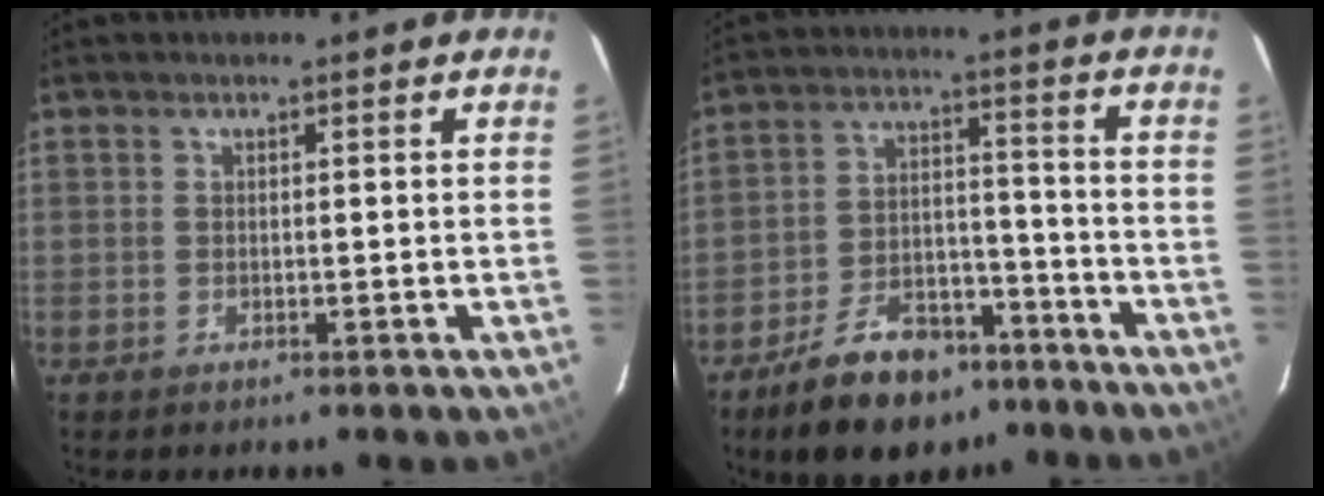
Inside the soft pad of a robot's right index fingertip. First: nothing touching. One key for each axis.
{"total": 15.0, "fx": -10.9, "fy": 7.6, "fz": 6.9, "tx": -0.144, "ty": 0.020, "tz": -0.163}